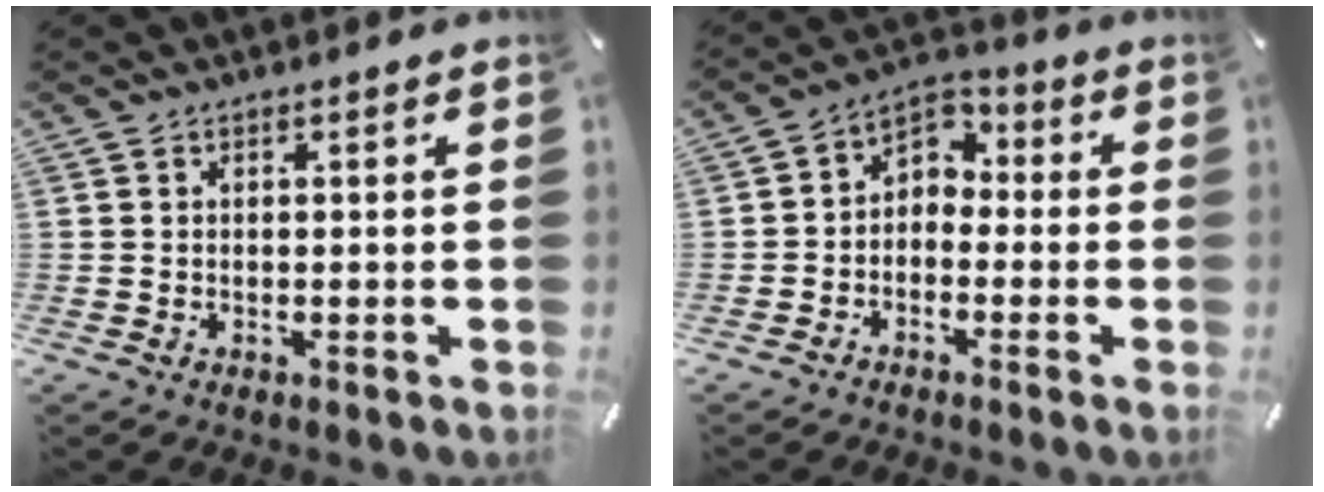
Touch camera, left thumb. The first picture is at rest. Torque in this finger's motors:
{"motor_torque": [-0.31, 0.65, 0.21, 0.05, 0.04]}